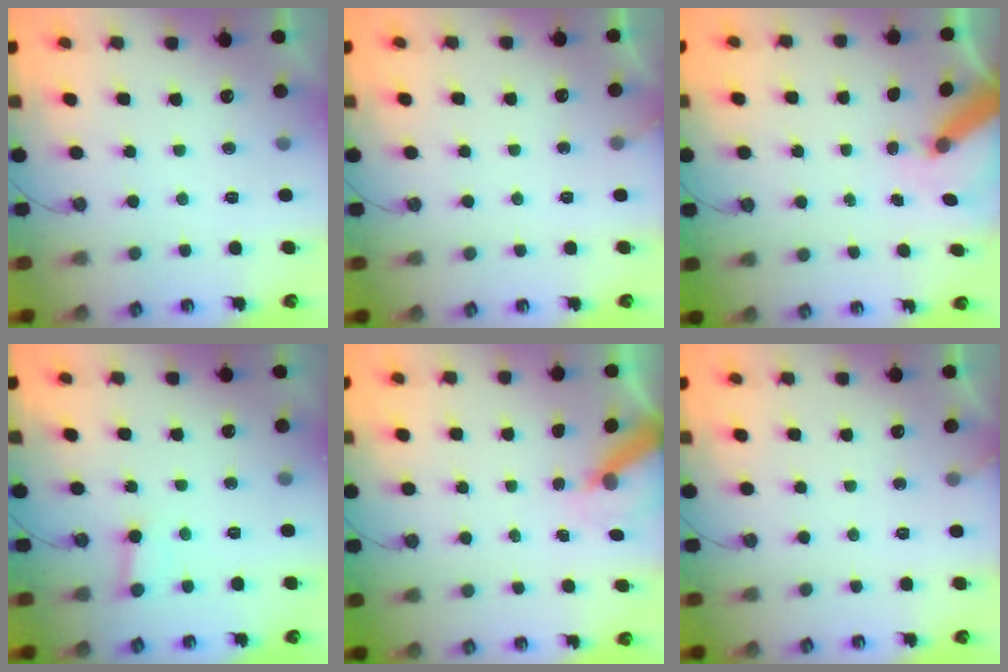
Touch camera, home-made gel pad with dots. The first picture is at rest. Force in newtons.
{"total": 2.2, "press": 2.2, "slide": 0.1}
{"total": 7.4, "press": 7.3, "slide": 1.1}
{"total": 2.9, "press": 2.9, "slide": 0.2}
{"total": 6.5, "press": 6.5, "slide": 0.1}
{"total": 2.2, "press": 2.2, "slide": 0.1}